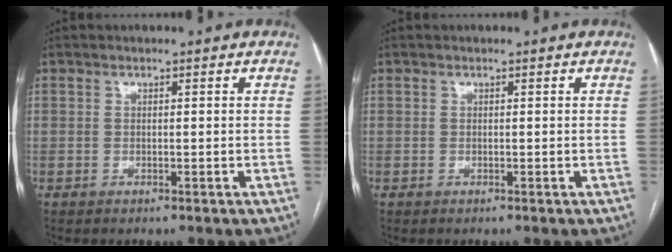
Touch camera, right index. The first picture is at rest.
{"total": 0.0}